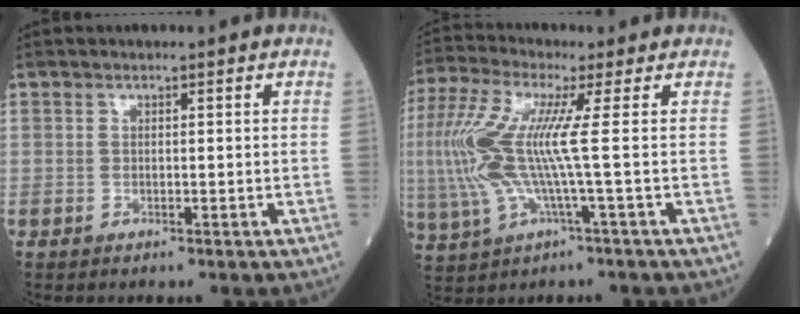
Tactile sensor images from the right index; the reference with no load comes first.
{"total": 12.5, "force": [0.4, 0.8, 12.5], "torque": [-0.297, 0.008, 0.000]}